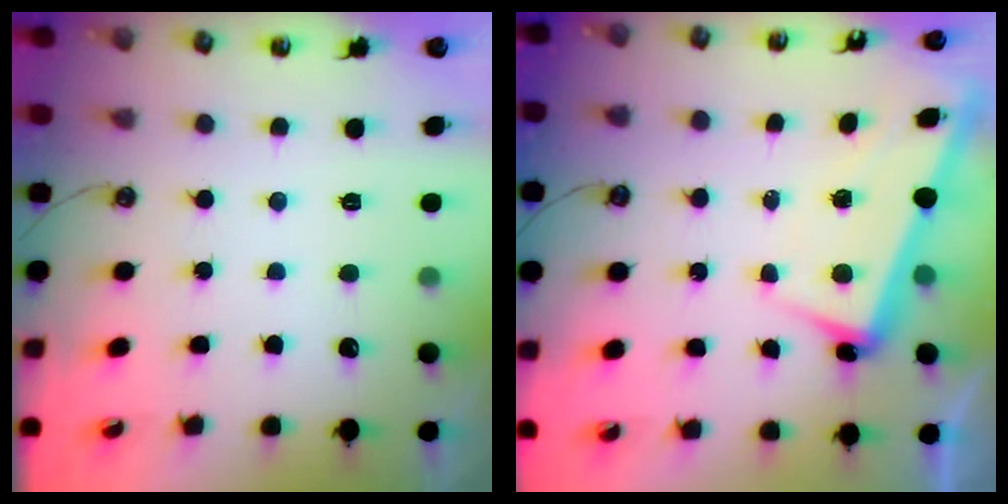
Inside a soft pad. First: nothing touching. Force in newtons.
{"total": 2.9, "press": 2.8, "slide": 1.0}